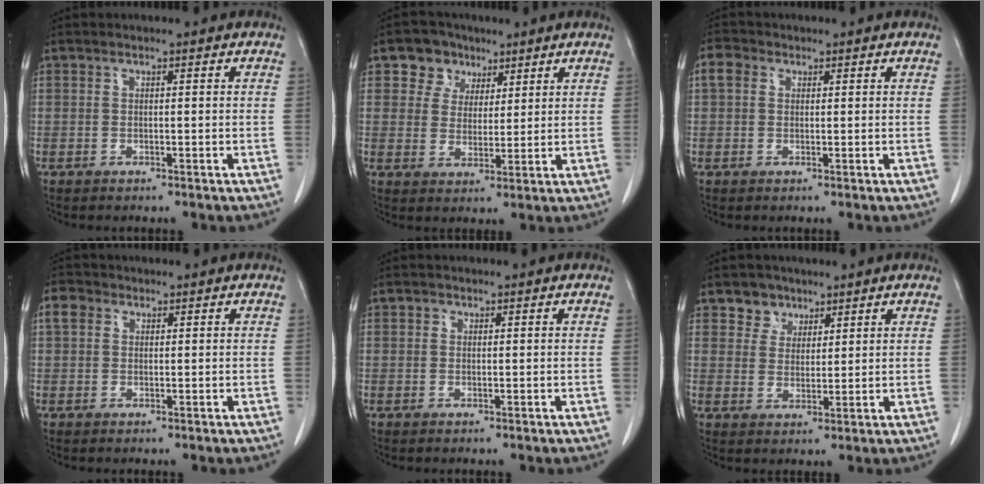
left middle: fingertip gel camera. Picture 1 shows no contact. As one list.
[{"total": 6.0, "force": [3.3, 4.9, 1.0], "torque": [-0.023, 0.018, 0.059]}, {"total": 2.7, "force": [0.9, 2.2, 1.3], "torque": [-0.030, 0.017, 0.016]}, {"total": 2.7, "force": [1.1, 2.2, 1.1], "torque": [-0.027, 0.014, 0.020]}, {"total": 0.6, "force": [0.3, 0.6, 0.1], "torque": [0.003, 0.001, 0.002]}, {"total": 4.0, "force": [2.7, 2.9, 0.1], "torque": [-0.001, 0.004, 0.045]}]